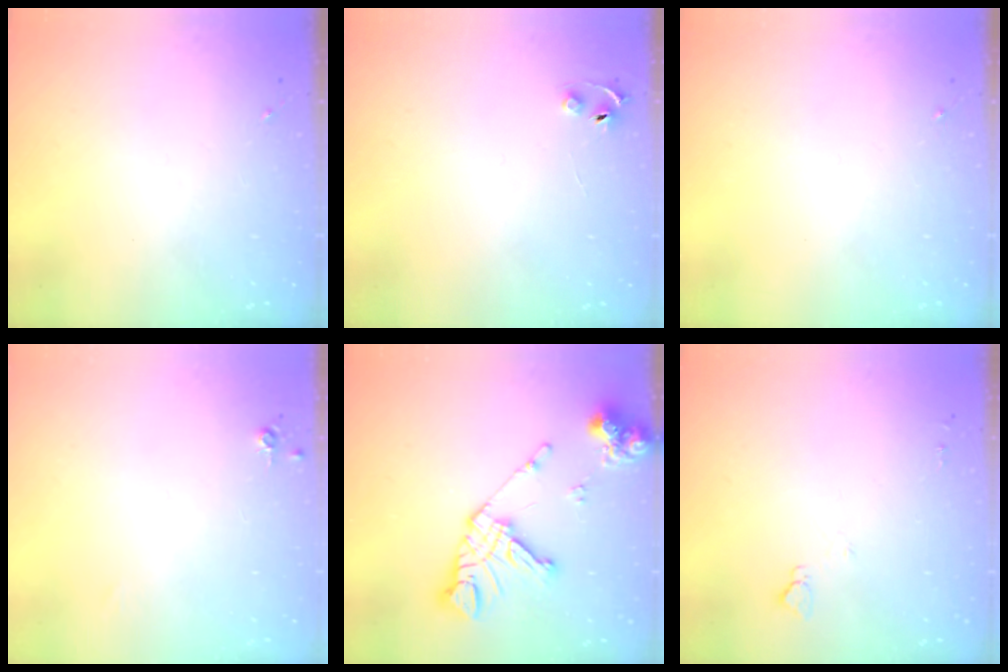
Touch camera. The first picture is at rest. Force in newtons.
{"total": 4.0, "press": 3.9, "slide": 0.4}
{"total": 0.0}
{"total": 4.7, "press": 4.7, "slide": 0.7}
{"total": 16.6, "press": 16.5, "slide": 2.0}
{"total": 4.4, "press": 4.3, "slide": 0.6}